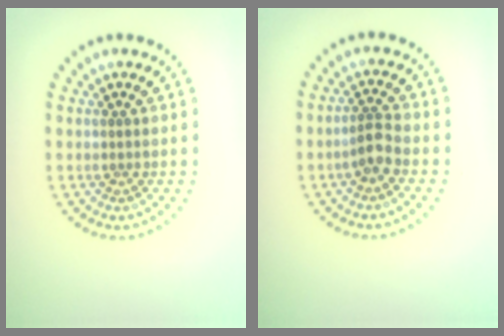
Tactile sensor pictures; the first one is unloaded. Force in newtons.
{"total": 2.1, "press": 1.7, "slide": 1.1}